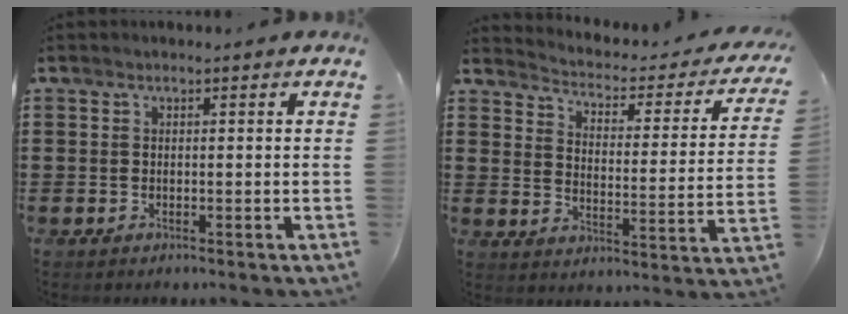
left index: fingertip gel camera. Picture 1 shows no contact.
{"total": 2.1, "force": [1.9, 0.6, 0.5], "torque": [-0.029, -0.025, 0.021]}